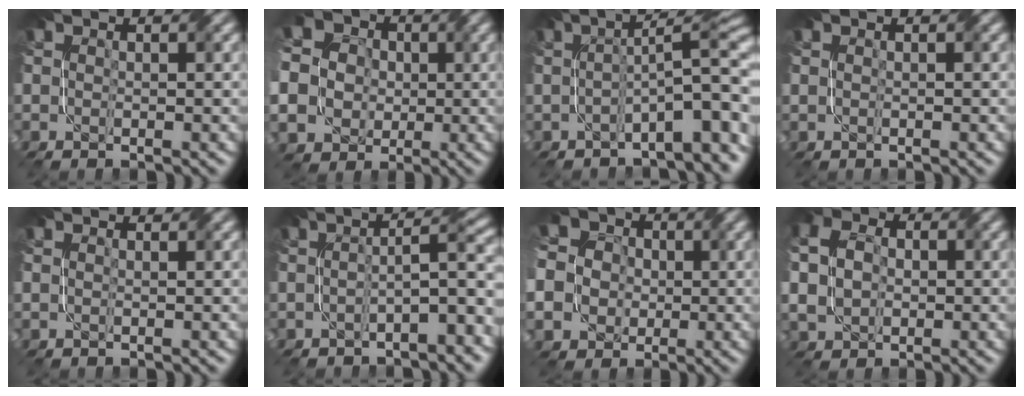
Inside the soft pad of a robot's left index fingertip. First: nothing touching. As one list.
[{"total": 15.1, "force": [-1.7, 14.3, 4.8], "torque": [-0.159, -0.012, -0.051]}, {"total": 8.5, "force": [-3.0, 2.1, 7.7], "torque": [-0.097, 0.011, -0.044]}, {"total": 0.0}, {"total": 0.5, "force": [0.4, 0.3, 0.0], "torque": [-0.002, -0.002, 0.003]}, {"total": 4.4, "force": [-1.7, 0.6, 4.0], "torque": [-0.059, 0.017, -0.033]}, {"total": 12.0, "force": [-2.2, 11.2, 3.7], "torque": [-0.120, -0.005, -0.052]}, {"total": 5.8, "force": [0.4, 4.7, 3.4], "torque": [-0.086, 0.019, -0.005]}]